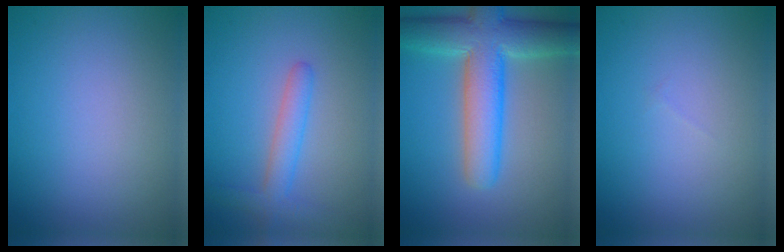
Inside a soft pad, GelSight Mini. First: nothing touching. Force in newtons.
{"total": 3.0, "press": 3.0, "slide": 0.2}
{"total": 8.7, "press": 8.7, "slide": 0.5}
{"total": 0.0}